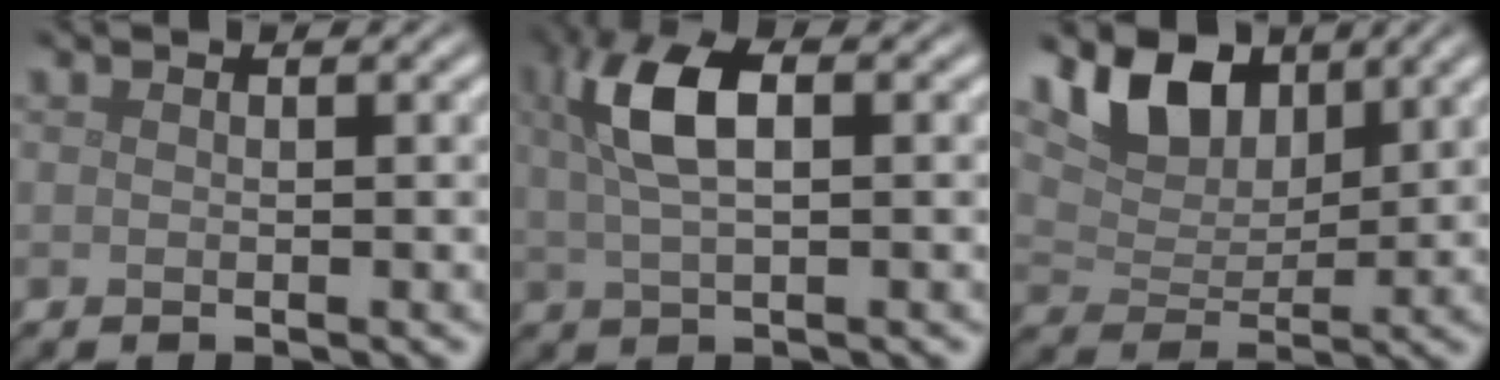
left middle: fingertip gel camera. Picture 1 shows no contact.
{"total": 5.5, "force": [1.7, 2.3, 4.8], "torque": [-0.096, 0.011, 0.028]}
{"total": 5.4, "force": [3.6, 3.0, 2.7], "torque": [-0.060, -0.003, 0.057]}